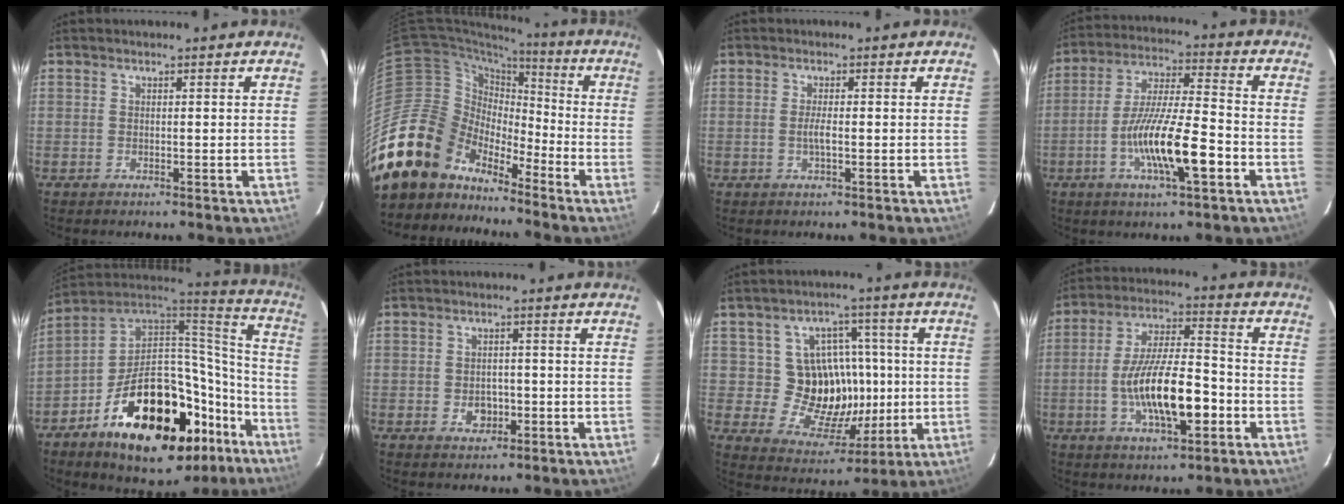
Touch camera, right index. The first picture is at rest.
{"total": 19.4, "force": [-14.7, 11.7, 5.0], "torque": [-0.119, 0.025, -0.260]}
{"total": 1.9, "force": [-0.4, 0.2, 1.8], "torque": [-0.036, -0.001, -0.008]}
{"total": 13.8, "force": [-5.2, 2.2, 12.6], "torque": [-0.241, -0.009, -0.095]}
{"total": 32.2, "force": [-16.4, 15.9, 22.8], "torque": [-0.348, 0.045, -0.228]}
{"total": 3.7, "force": [-1.1, 3.1, 1.8], "torque": [-0.036, 0.004, -0.010]}
{"total": 13.0, "force": [-0.1, 11.9, 5.3], "torque": [-0.102, 0.019, 0.012]}
{"total": 15.0, "force": [-4.5, 4.6, 13.6], "torque": [-0.253, 0.000, -0.074]}